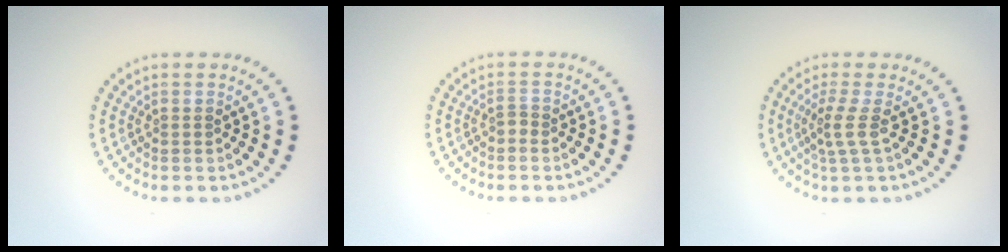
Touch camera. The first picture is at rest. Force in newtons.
{"total": 0.8, "press": 0.5, "slide": 0.7}
{"total": 2.0, "press": 1.3, "slide": 1.5}